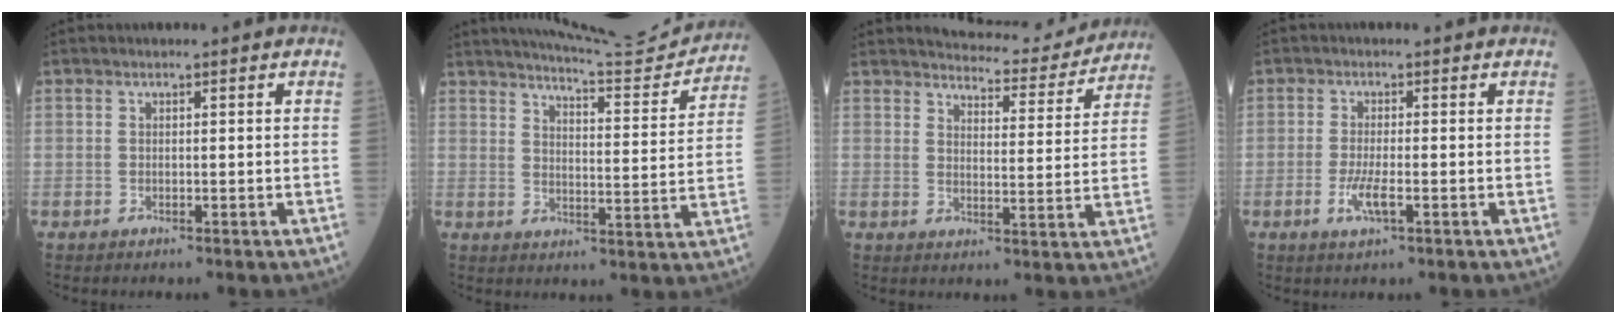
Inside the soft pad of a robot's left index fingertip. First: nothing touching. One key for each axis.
{"total": 14.7, "fx": 14.2, "fy": -0.3, "fz": 3.4, "tx": -0.052, "ty": -0.040, "tz": 0.186}
{"total": 11.1, "fx": 10.8, "fy": 1.8, "fz": 1.6, "tx": -0.017, "ty": -0.015, "tz": 0.130}
{"total": 3.0, "fx": -1.0, "fy": 0.5, "fz": 2.8, "tx": -0.062, "ty": -0.006, "tz": -0.018}